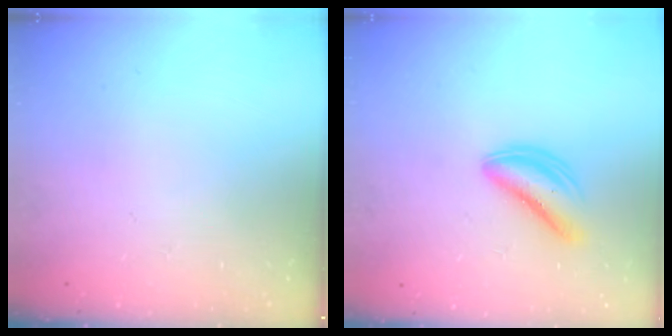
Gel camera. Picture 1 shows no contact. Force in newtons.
{"total": 6.0, "press": 6.0, "slide": 0.2}